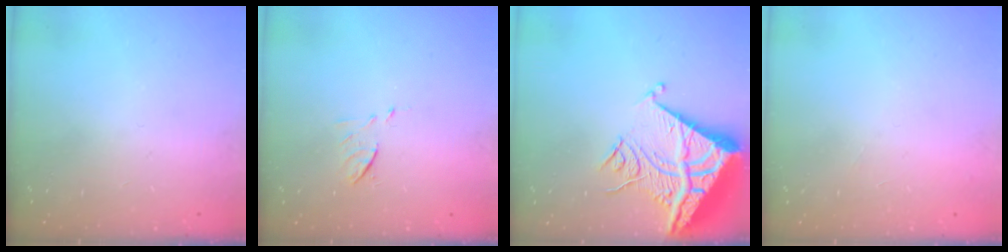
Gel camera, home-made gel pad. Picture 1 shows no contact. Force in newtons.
{"total": 6.0, "press": 5.9, "slide": 0.6}
{"total": 16.7, "press": 16.6, "slide": 1.8}
{"total": 4.9, "press": 4.8, "slide": 0.5}